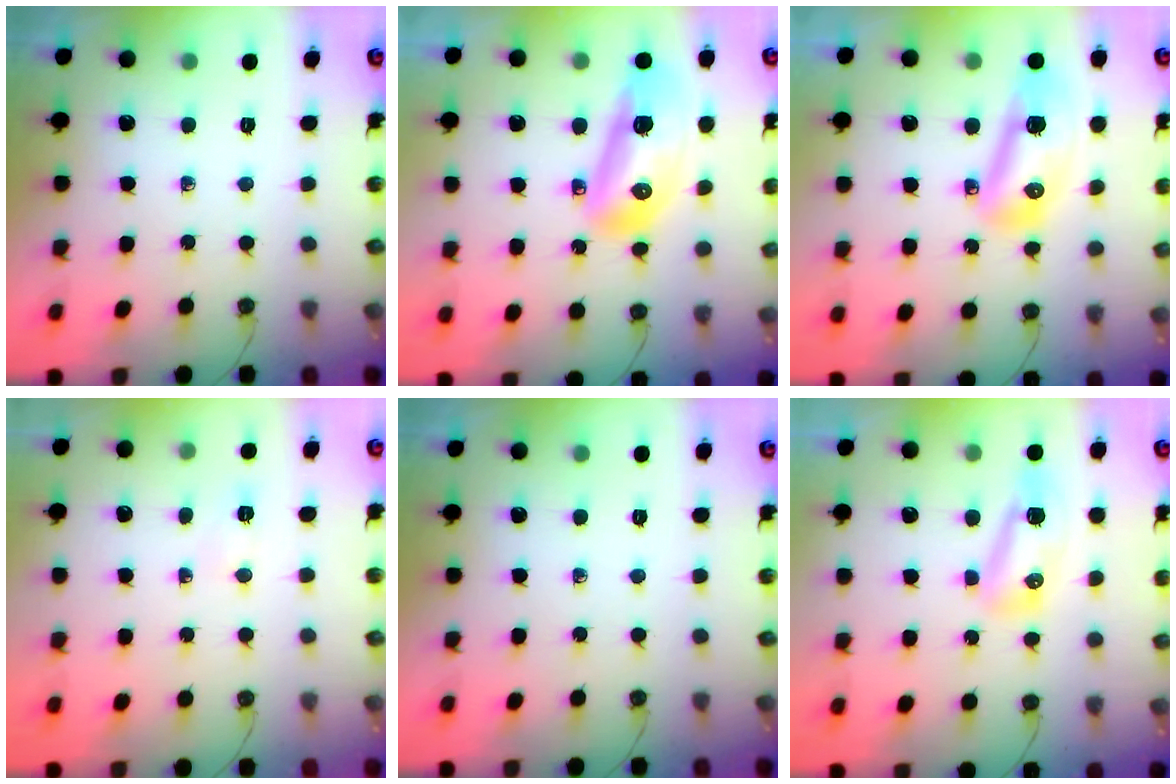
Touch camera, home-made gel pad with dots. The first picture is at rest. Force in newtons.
{"total": 16.6, "press": 16.5, "slide": 2.1}
{"total": 12.9, "press": 12.9, "slide": 1.5}
{"total": 4.4, "press": 2.8, "slide": 3.5}
{"total": 0.0}
{"total": 9.4, "press": 8.9, "slide": 3.1}